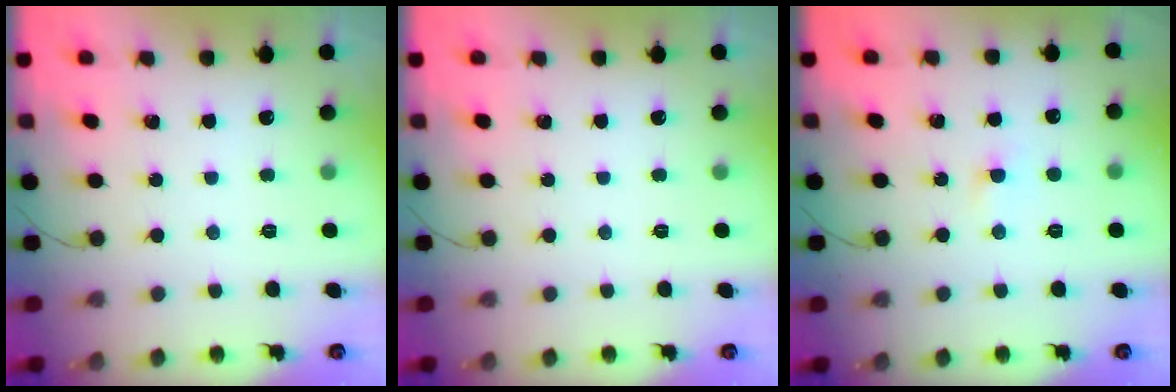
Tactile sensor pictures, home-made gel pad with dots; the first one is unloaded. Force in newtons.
{"total": 0.0}
{"total": 1.7, "press": 1.5, "slide": 0.8}